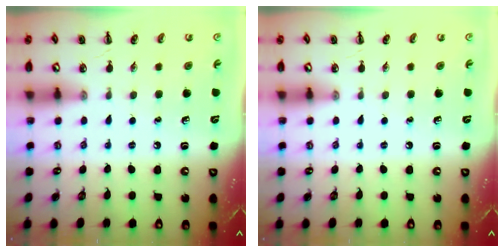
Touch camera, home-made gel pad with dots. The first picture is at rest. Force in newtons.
{"total": 0.0}